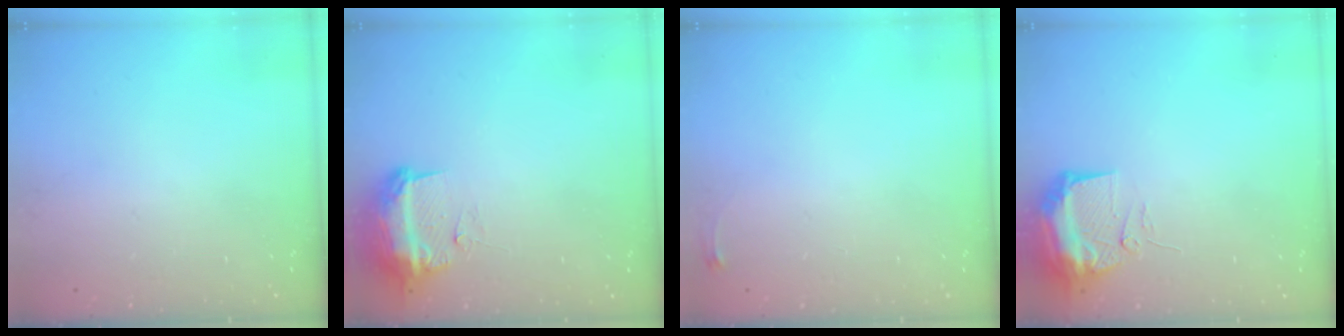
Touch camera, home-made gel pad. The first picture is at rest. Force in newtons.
{"total": 11.4, "press": 11.4, "slide": 1.1}
{"total": 2.6, "press": 2.6, "slide": 0.6}
{"total": 9.8, "press": 9.7, "slide": 1.2}